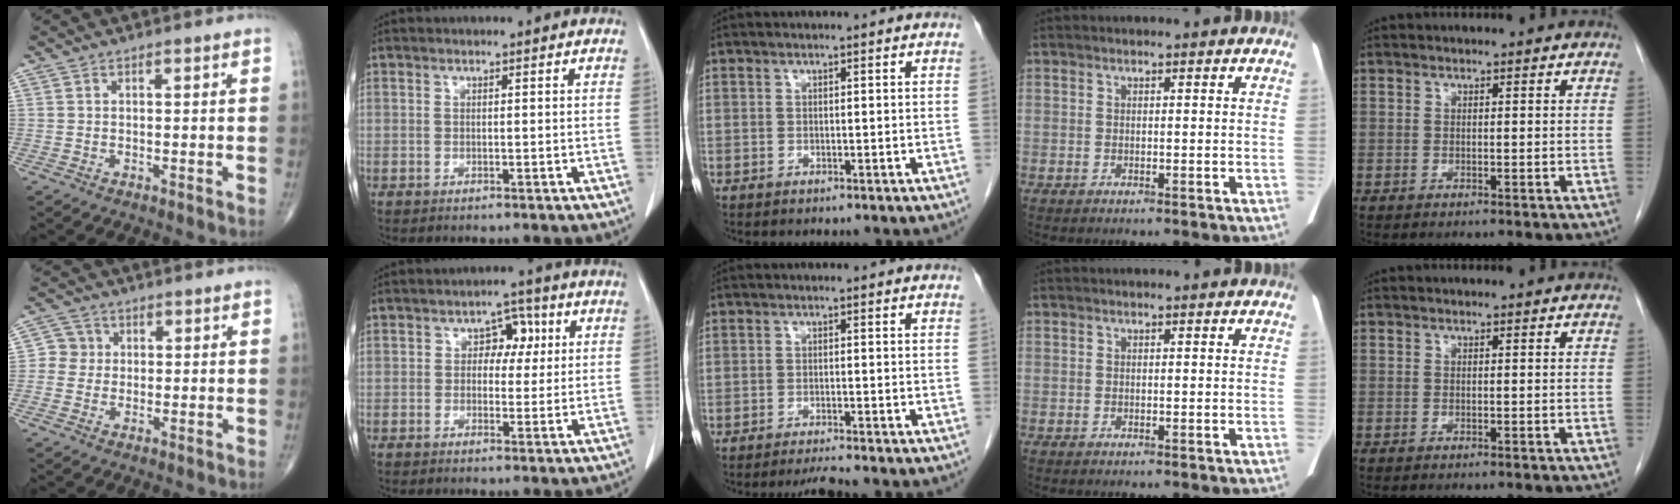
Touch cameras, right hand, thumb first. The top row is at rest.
{"thumb": {"total": 3.5, "force": [0.1, 3.4, 0.5], "torque": [0.018, 0.009, -0.007]}, "index": {"total": 4.3, "force": [0.9, 3.0, 3.0], "torque": [-0.034, 0.016, 0.012]}, "middle": {"total": 2.3, "force": [-2.1, -0.7, 0.6], "torque": [-0.014, -0.011, -0.037]}}